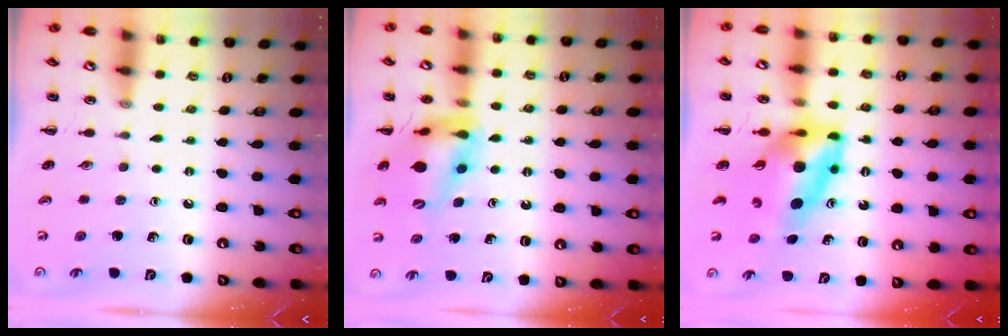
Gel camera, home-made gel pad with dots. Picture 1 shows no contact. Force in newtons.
{"total": 14.8, "press": 14.3, "slide": 3.5}
{"total": 10.0, "press": 9.6, "slide": 3.0}